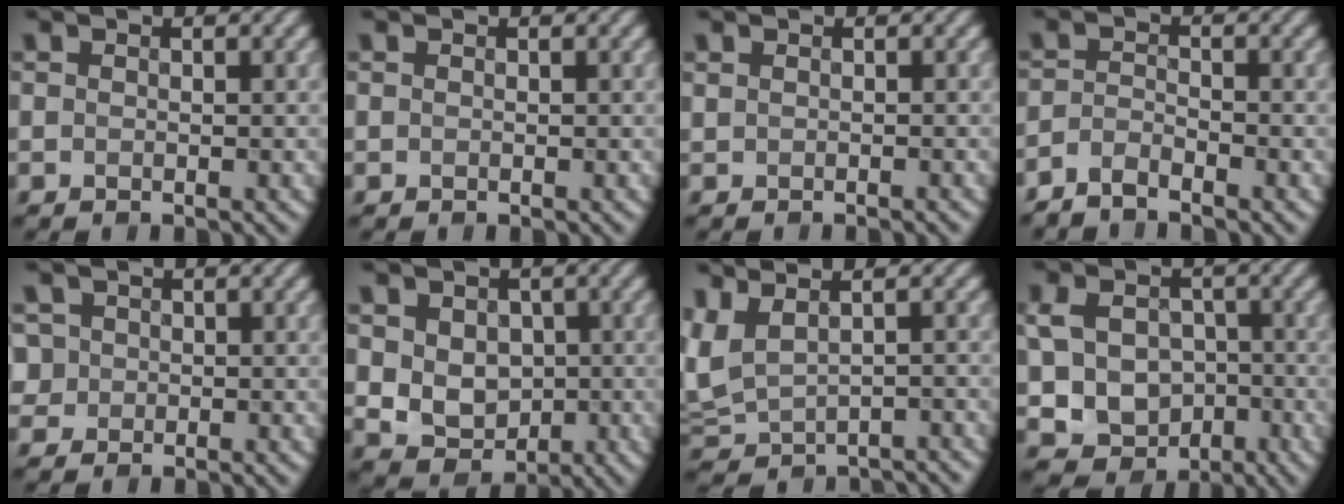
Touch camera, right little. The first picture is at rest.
{"total": 0.0}
{"total": 0.6, "force": [-0.1, 0.3, 0.5], "torque": [0.003, -0.001, -0.007]}
{"total": 2.1, "force": [-2.0, 0.1, 0.5], "torque": [-0.012, -0.001, -0.046]}
{"total": 1.2, "force": [-0.1, 1.0, -0.6], "torque": [0.018, 0.000, 0.004]}
{"total": 4.9, "force": [-0.1, 4.0, 2.7], "torque": [-0.048, -0.010, 0.013]}
{"total": 3.6, "force": [0.0, 2.2, 2.8], "torque": [-0.055, -0.005, 0.021]}
{"total": 8.2, "force": [-1.4, 6.8, 4.5], "torque": [-0.088, -0.019, -0.019]}